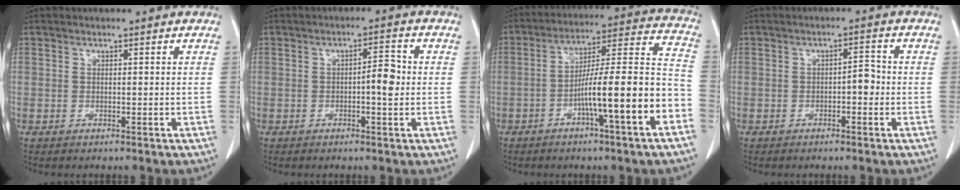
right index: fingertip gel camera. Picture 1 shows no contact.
{"total": 3.7, "force": [-0.3, 0.8, 3.6], "torque": [-0.054, 0.005, -0.006]}
{"total": 15.7, "force": [-6.0, 0.4, 14.5], "torque": [-0.222, 0.020, -0.096]}
{"total": 2.5, "force": [-0.6, 0.9, 2.2], "torque": [-0.029, 0.008, -0.009]}